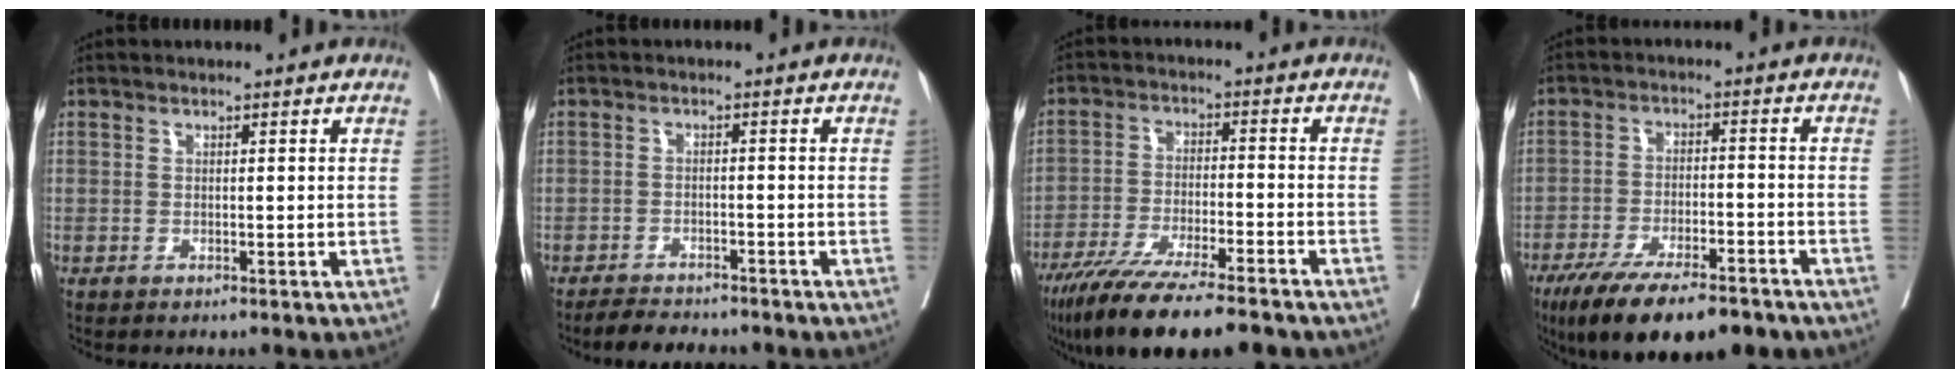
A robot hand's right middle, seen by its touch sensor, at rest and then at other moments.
{"total": 4.9, "force": [-4.6, 1.2, 1.4], "torque": [-0.023, -0.011, -0.074]}
{"total": 16.6, "force": [-13.2, 2.3, 9.8], "torque": [-0.161, -0.039, -0.215]}
{"total": 15.4, "force": [-11.5, 4.1, 9.3], "torque": [-0.143, -0.016, -0.182]}